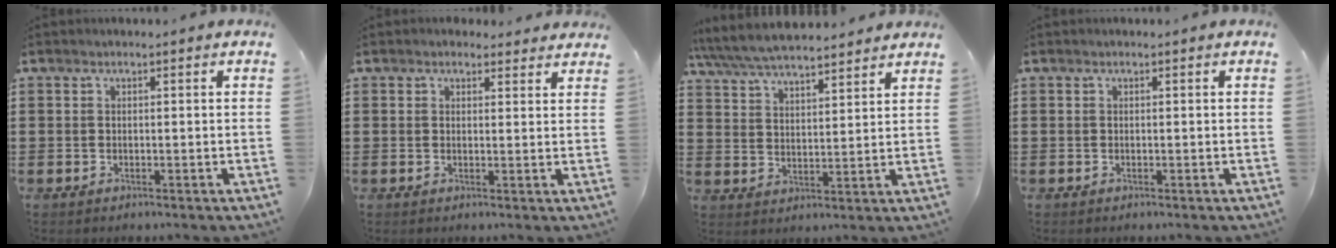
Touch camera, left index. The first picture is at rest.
{"total": 1.9, "force": [1.8, 0.7, 0.2], "torque": [-0.001, 0.000, 0.032]}
{"total": 6.3, "force": [6.0, 0.8, 1.8], "torque": [-0.059, -0.027, 0.107]}
{"total": 0.0}